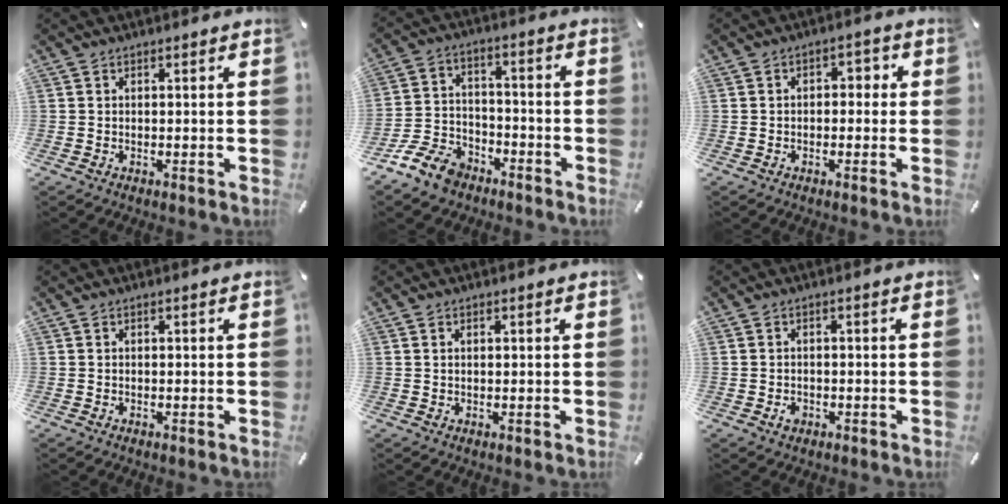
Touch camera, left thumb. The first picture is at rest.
{"total": 11.2, "force": [-7.8, 6.6, 4.5], "torque": [-0.087, 0.053, -0.144]}
{"total": 2.6, "force": [-1.1, 1.8, 1.6], "torque": [-0.032, 0.015, -0.025]}
{"total": 0.0}
{"total": 0.7, "force": [0.2, 0.4, 0.5], "torque": [-0.011, 0.003, 0.003]}
{"total": 1.9, "force": [-0.7, 1.4, 1.0], "torque": [-0.019, 0.005, -0.015]}